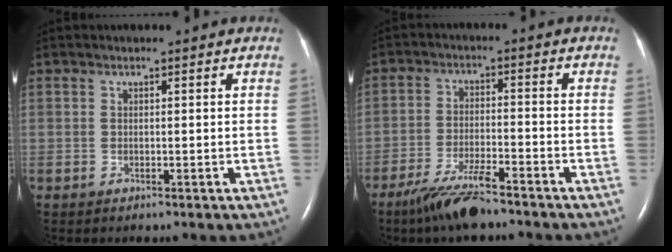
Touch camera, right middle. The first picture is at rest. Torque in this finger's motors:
{"motor_torque": [0.84, -0.85, 0.14, 0.05]}